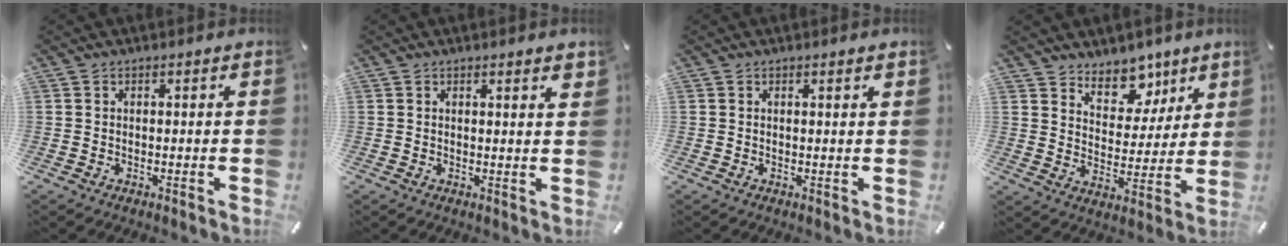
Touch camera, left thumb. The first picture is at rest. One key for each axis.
{"total": 1.6, "fx": 1.2, "fy": 0.0, "fz": 0.9, "tx": -0.012, "ty": -0.003, "tz": 0.020}
{"total": 0.8, "fx": 0.6, "fy": 0.0, "fz": 0.6, "tx": -0.011, "ty": -0.001, "tz": 0.011}
{"total": 9.6, "fx": 7.1, "fy": 6.2, "fz": 1.5, "tx": -0.009, "ty": -0.069, "tz": 0.128}